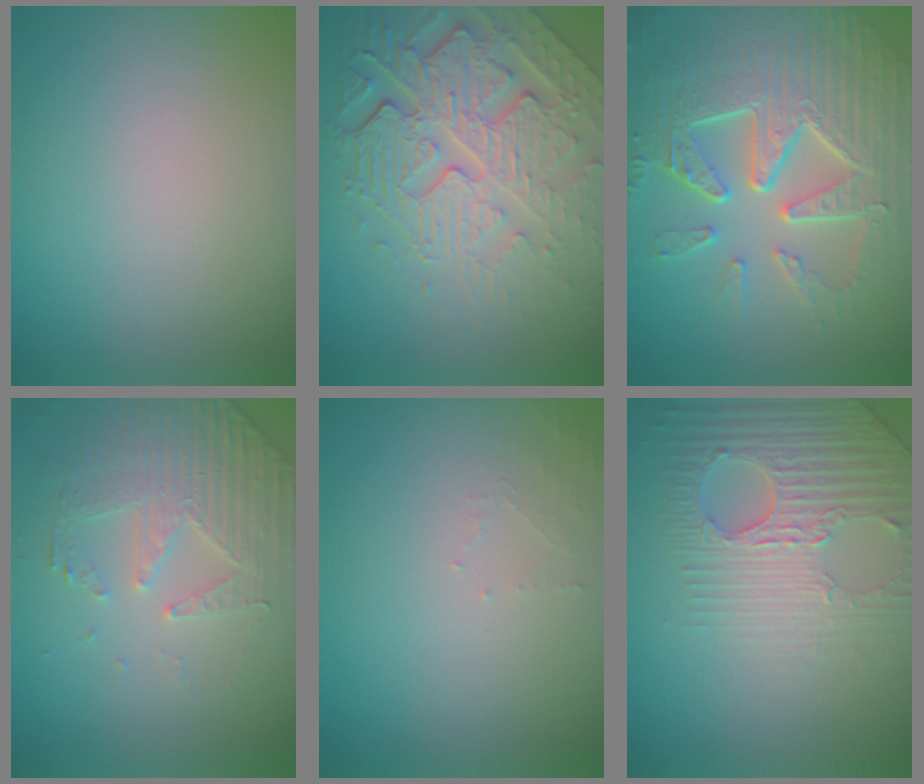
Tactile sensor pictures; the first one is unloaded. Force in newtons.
{"total": 8.4, "press": 5.9, "slide": 6.0}
{"total": 9.9, "press": 6.7, "slide": 7.3}
{"total": 4.9, "press": 3.8, "slide": 3.0}
{"total": 1.0, "press": 1.0, "slide": 0.2}
{"total": 4.2, "press": 4.1, "slide": 1.1}